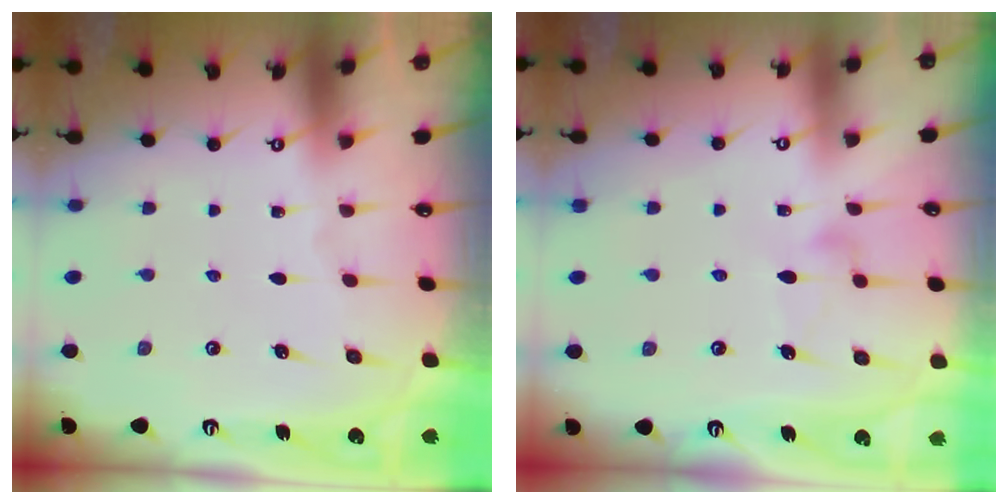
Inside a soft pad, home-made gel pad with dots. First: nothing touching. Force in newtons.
{"total": 7.1, "press": 7.1, "slide": 0.3}